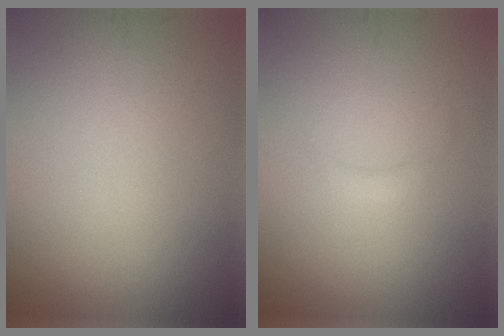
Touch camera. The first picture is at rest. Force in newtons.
{"total": 0.8, "press": 0.8, "slide": 0.0}